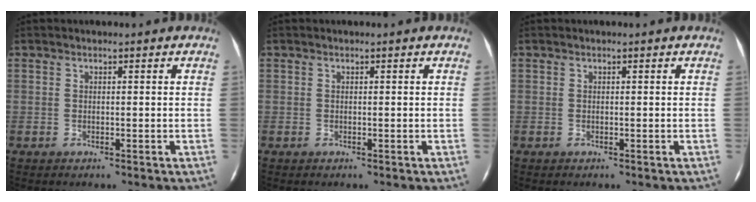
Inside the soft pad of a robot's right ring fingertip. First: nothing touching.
{"total": 0.0}
{"total": 0.0}